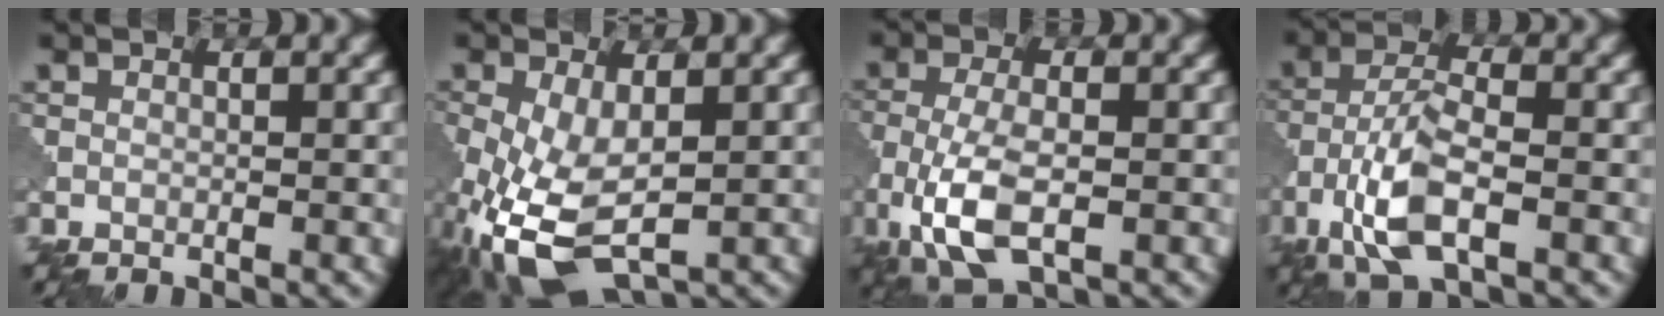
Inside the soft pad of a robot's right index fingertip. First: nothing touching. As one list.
[{"total": 8.6, "force": [-3.0, 4.4, 6.8], "torque": [-0.168, -0.028, -0.048]}, {"total": 7.0, "force": [-2.4, 3.1, 5.8], "torque": [-0.134, -0.007, -0.050]}, {"total": 6.8, "force": [-3.0, 2.6, 5.5], "torque": [-0.112, 0.003, -0.065]}]